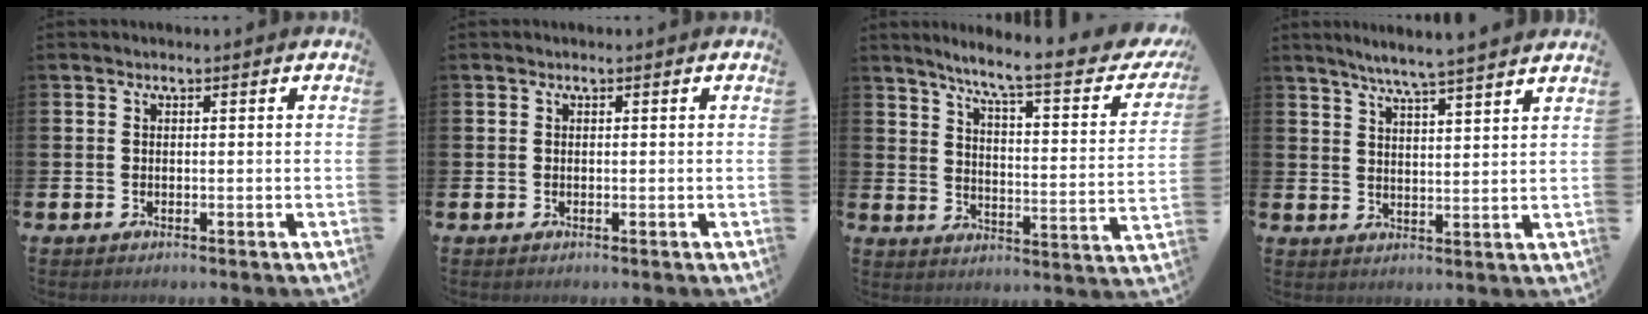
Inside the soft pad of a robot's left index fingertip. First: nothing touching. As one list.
[{"total": 0.0}, {"total": 8.5, "force": [6.4, 1.3, 5.4], "torque": [-0.105, -0.049, 0.094]}, {"total": 5.6, "force": [5.3, -0.9, 1.5], "torque": [-0.040, -0.033, 0.091]}]